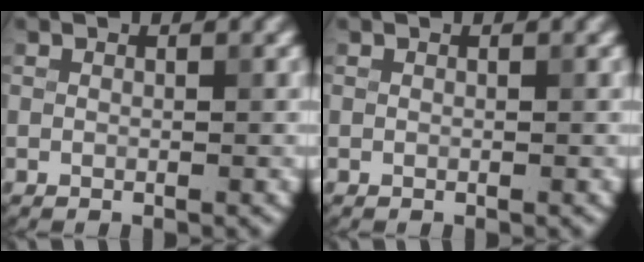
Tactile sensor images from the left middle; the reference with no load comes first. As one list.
[{"total": 0.0}]